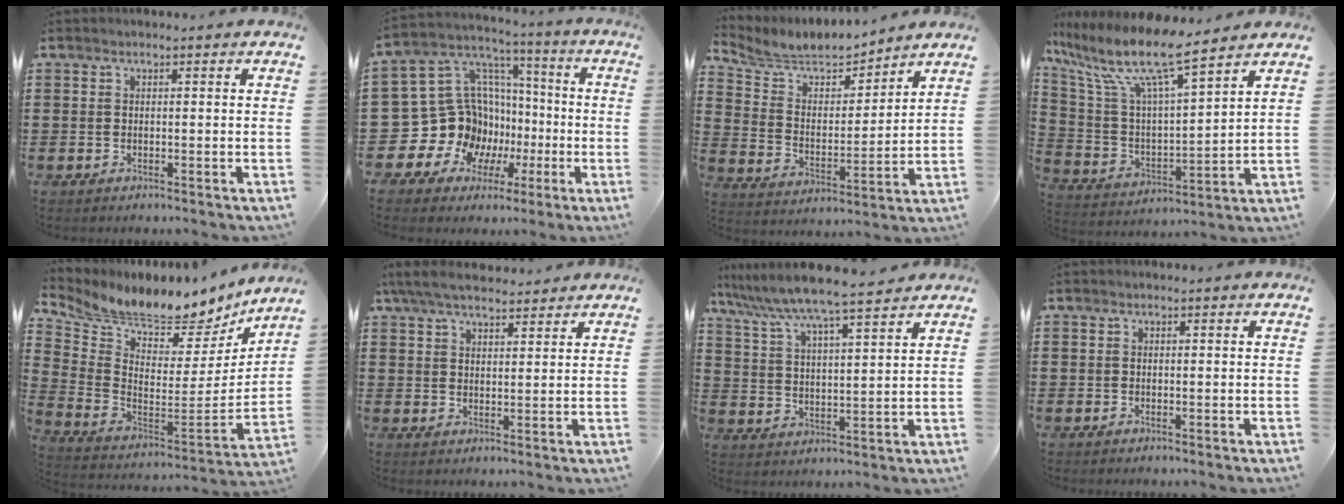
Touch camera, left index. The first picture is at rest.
{"total": 15.7, "force": [-3.0, 14.5, 5.5], "torque": [-0.167, -0.026, -0.014]}
{"total": 6.0, "force": [5.4, 2.2, 1.5], "torque": [-0.061, -0.034, 0.091]}
{"total": 11.2, "force": [8.5, 1.5, 7.1], "torque": [-0.176, -0.052, 0.138]}
{"total": 6.3, "force": [6.0, 1.2, 1.2], "torque": [-0.053, -0.067, 0.097]}
{"total": 5.6, "force": [4.8, 1.4, 2.5], "torque": [-0.061, -0.003, 0.090]}
{"total": 6.9, "force": [6.2, -0.4, 2.8], "torque": [-0.080, -0.037, 0.104]}
{"total": 0.0}